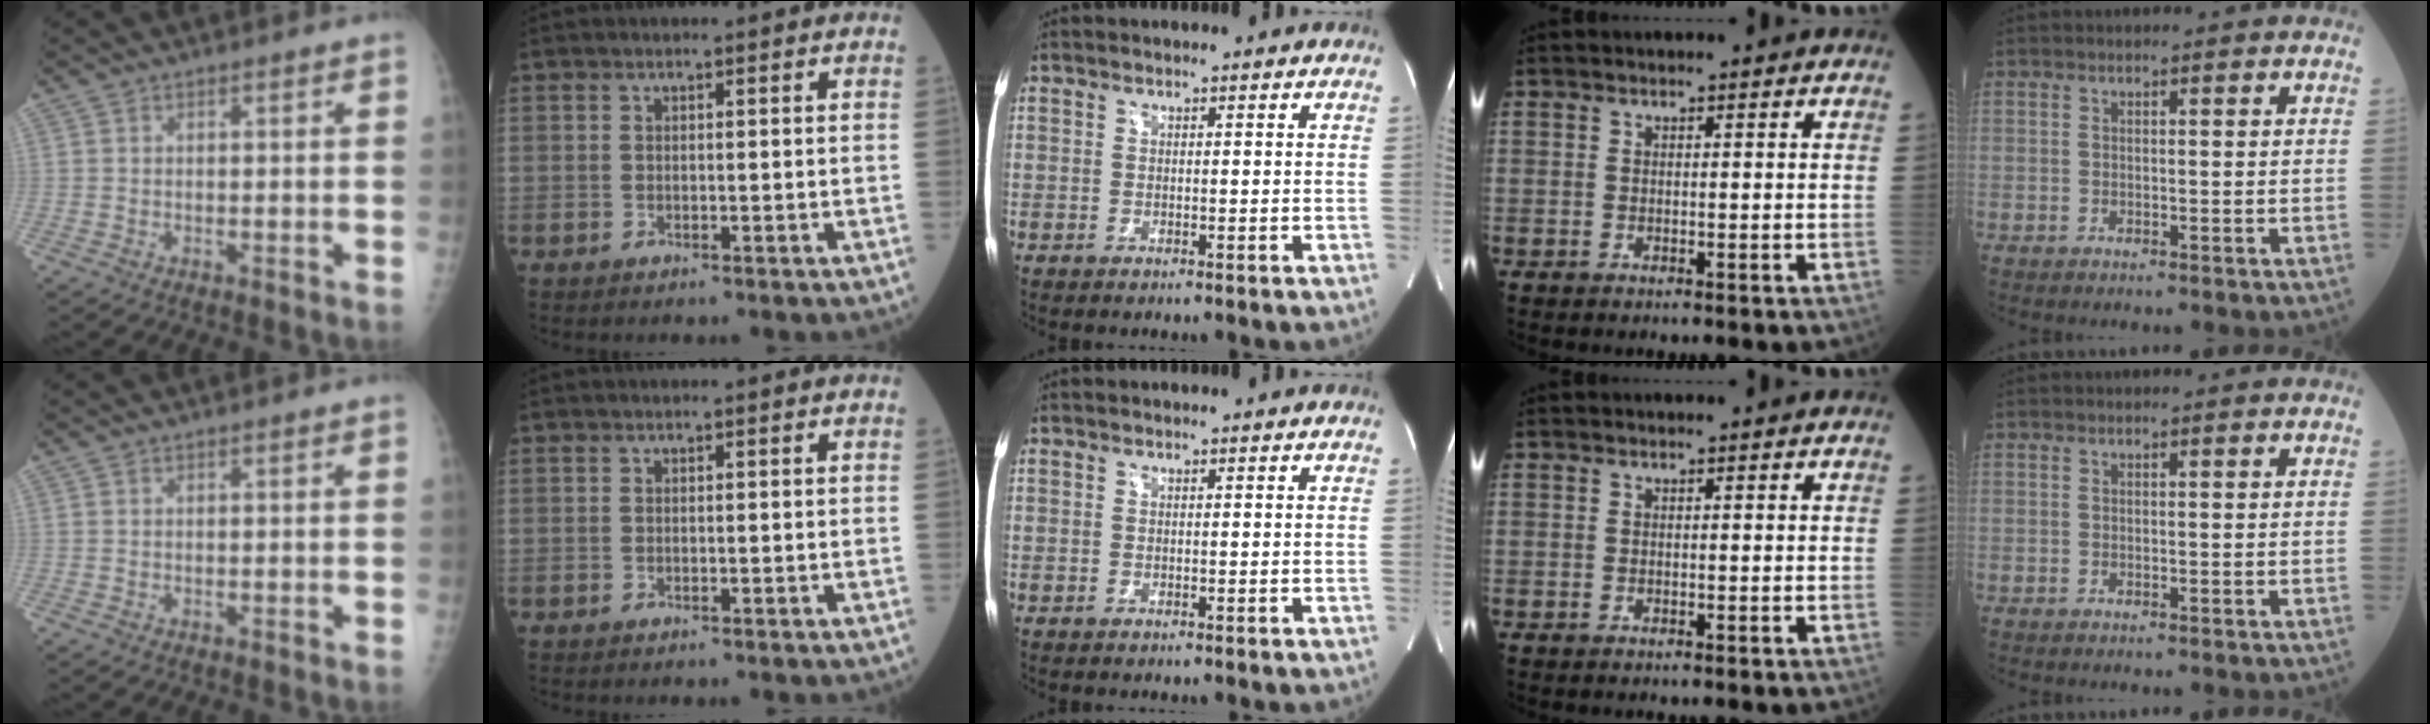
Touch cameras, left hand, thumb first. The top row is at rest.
{}